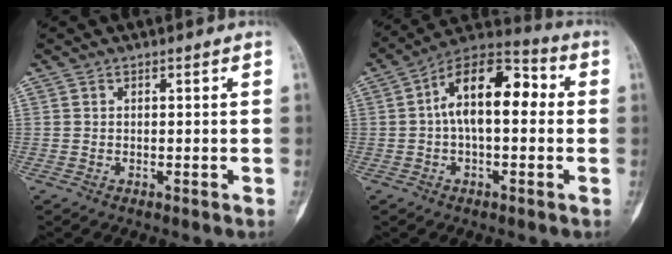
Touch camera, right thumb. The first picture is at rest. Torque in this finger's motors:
{"motor_torque": [-0.34, 2.53, 1.61, 0.18, 0.46]}